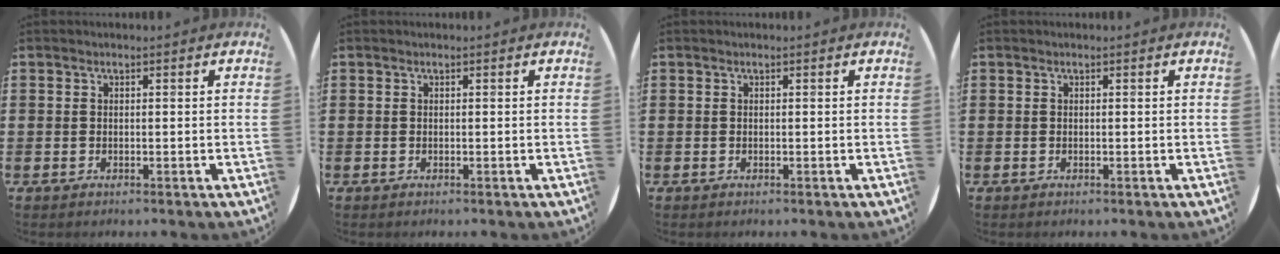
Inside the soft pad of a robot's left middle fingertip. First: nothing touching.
{"total": 0.0}
{"total": 0.0}
{"total": 0.0}